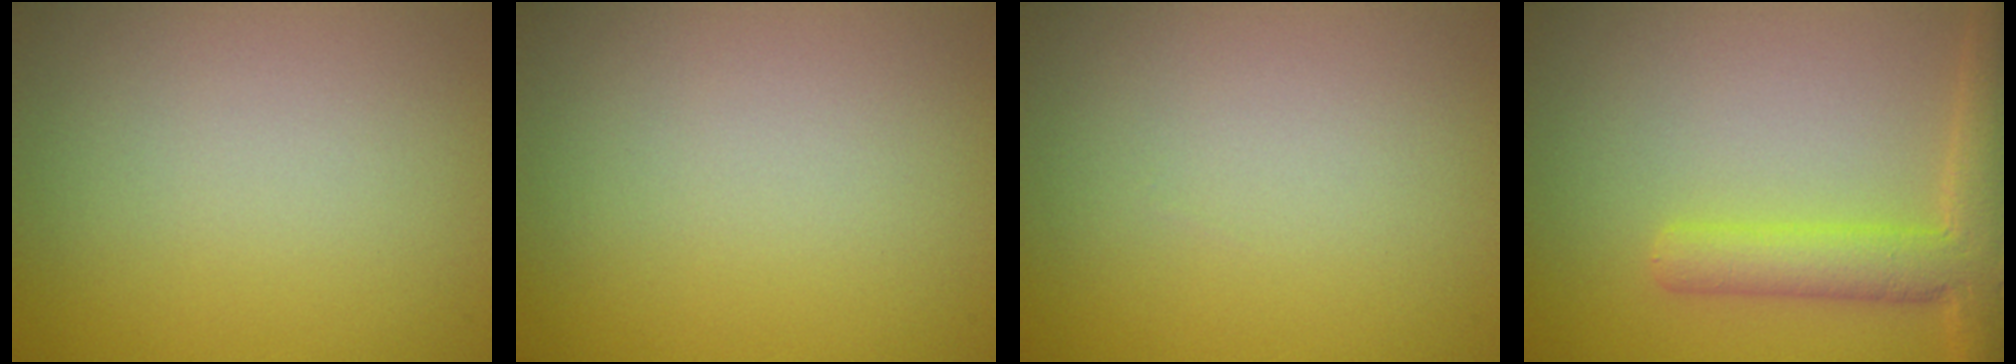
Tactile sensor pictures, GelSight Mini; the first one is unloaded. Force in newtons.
{"total": 0.0}
{"total": 0.0}
{"total": 5.4, "press": 5.4, "slide": 0.3}